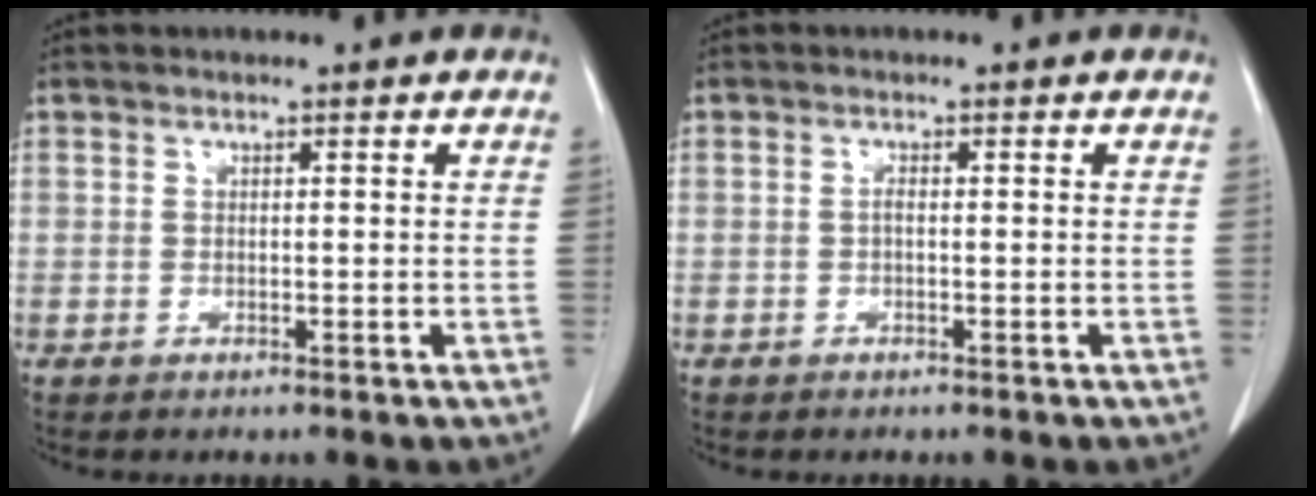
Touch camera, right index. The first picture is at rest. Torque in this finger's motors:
{"motor_torque": [0.03, 0.03, 0.00, 0.01]}